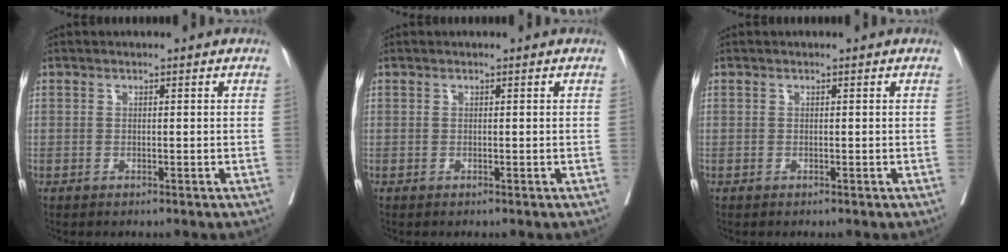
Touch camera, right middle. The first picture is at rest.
{"total": 0.0}
{"total": 0.0}